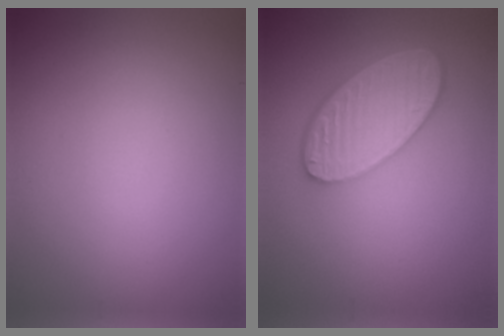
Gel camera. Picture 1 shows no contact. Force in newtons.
{"total": 5.9, "press": 4.5, "slide": 3.8}